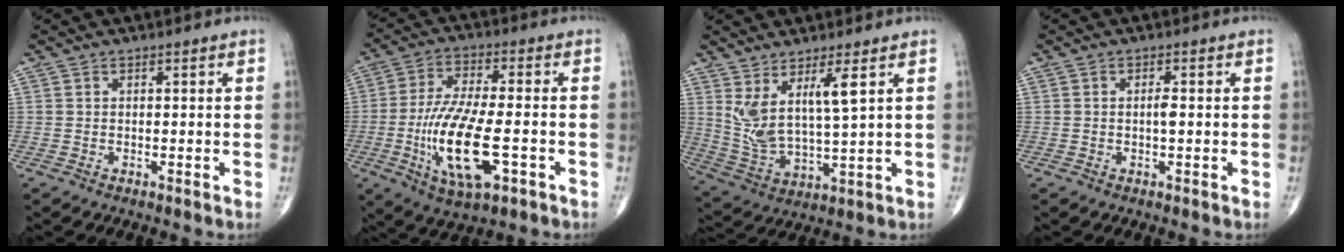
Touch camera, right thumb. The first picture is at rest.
{"total": 15.8, "force": [-4.1, 5.6, 14.2], "torque": [-0.284, 0.006, -0.068]}
{"total": 9.7, "force": [4.3, 2.1, 8.4], "torque": [-0.175, -0.042, 0.094]}
{"total": 1.6, "force": [-0.1, 0.5, 1.5], "torque": [-0.029, 0.001, -0.004]}